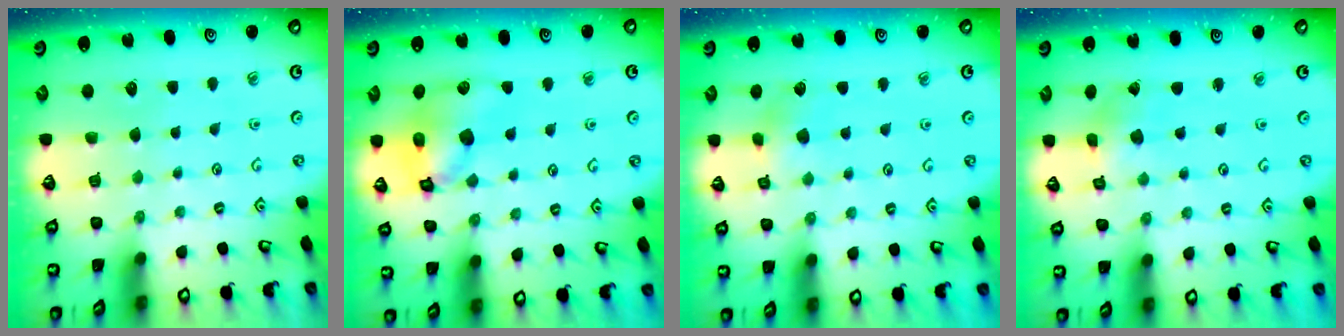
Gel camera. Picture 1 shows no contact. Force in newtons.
{"total": 12.6, "press": 12.4, "slide": 1.9}
{"total": 4.0, "press": 4.0, "slide": 0.5}
{"total": 1.4, "press": 1.4, "slide": 0.2}